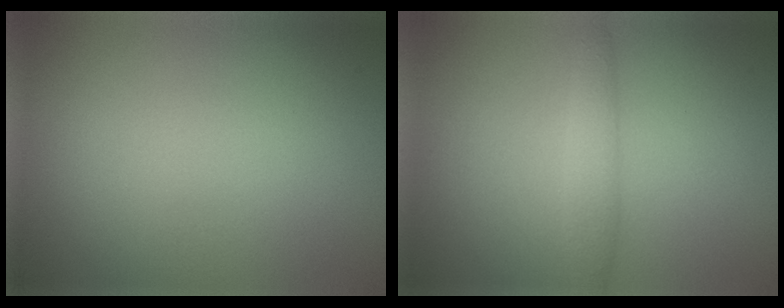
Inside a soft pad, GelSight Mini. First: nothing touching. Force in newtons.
{"total": 1.9, "press": 1.9, "slide": 0.0}